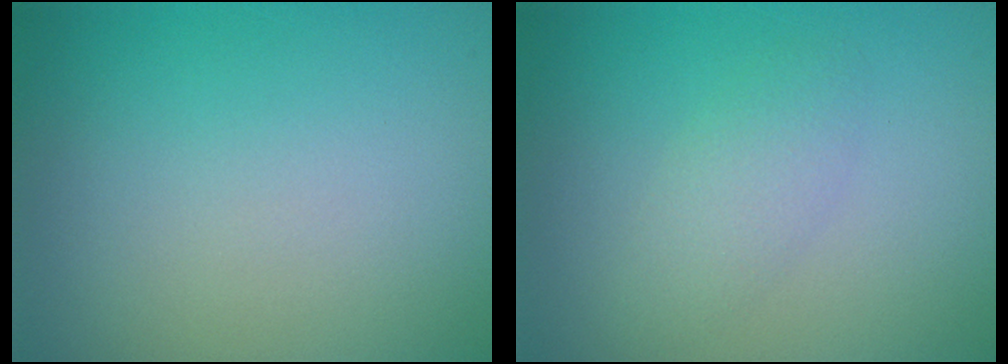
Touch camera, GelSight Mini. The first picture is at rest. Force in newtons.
{"total": 1.8, "press": 1.8, "slide": 0.0}